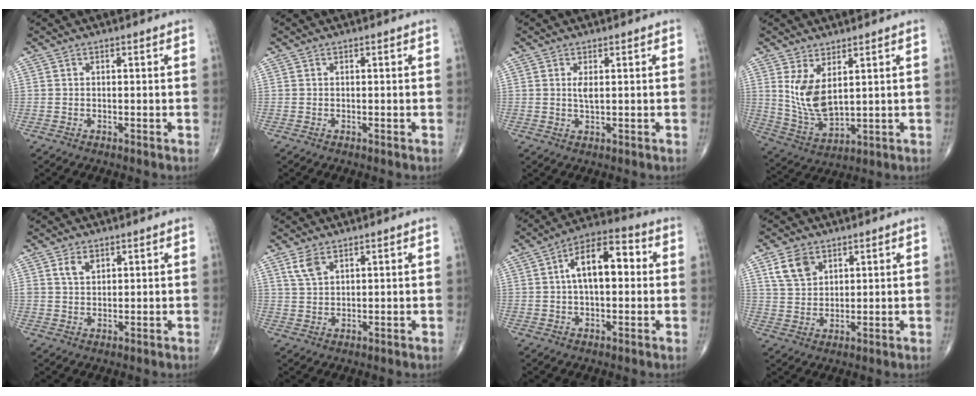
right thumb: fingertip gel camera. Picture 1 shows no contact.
{"total": 0.0}
{"total": 1.9, "force": [0.5, 0.6, 1.8], "torque": [-0.036, -0.005, 0.012]}
{"total": 9.0, "force": [2.9, 4.3, 7.4], "torque": [-0.140, -0.028, 0.074]}
{"total": 3.2, "force": [1.6, 2.0, 1.9], "torque": [-0.026, -0.007, 0.034]}
{"total": 3.6, "force": [2.2, 1.8, 2.2], "torque": [-0.046, -0.003, 0.052]}
{"total": 12.2, "force": [1.6, 6.2, 10.3], "torque": [-0.158, 0.031, 0.016]}
{"total": 6.6, "force": [3.4, 4.4, 3.4], "torque": [-0.052, -0.013, 0.070]}